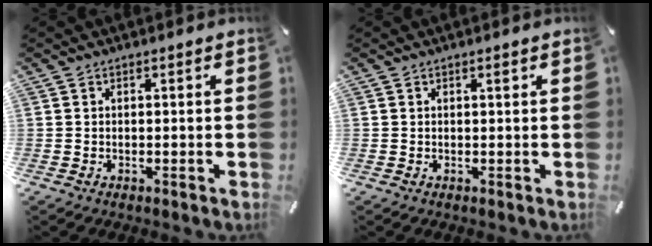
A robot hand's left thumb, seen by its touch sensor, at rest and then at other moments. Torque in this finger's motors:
{"motor_torque": [0.22, 0.12, 0.30, 0.05, 0.00]}